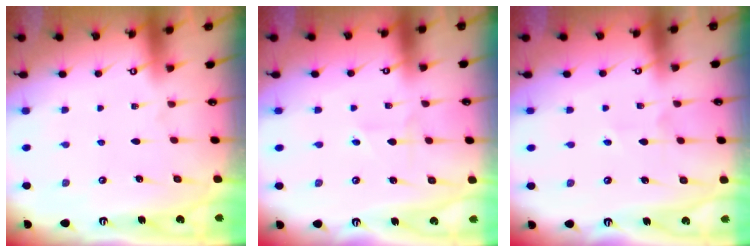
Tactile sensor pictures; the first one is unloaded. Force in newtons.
{"total": 1.6, "press": 1.3, "slide": 0.9}
{"total": 2.8, "press": 2.6, "slide": 0.9}